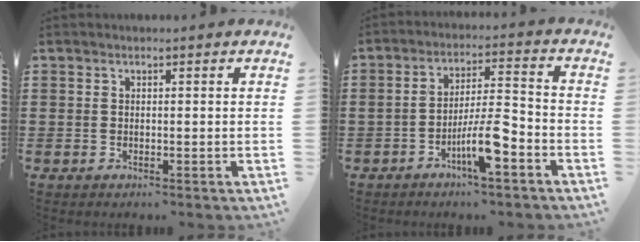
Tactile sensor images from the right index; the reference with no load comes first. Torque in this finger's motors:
{"motor_torque": [2.14, 0.00, 0.46, 0.13]}